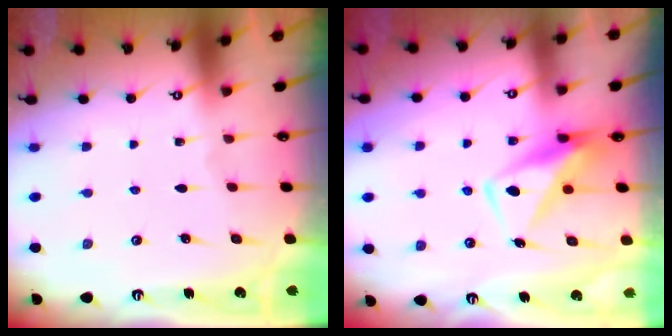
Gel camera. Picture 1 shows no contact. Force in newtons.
{"total": 9.4, "press": 9.4, "slide": 0.9}